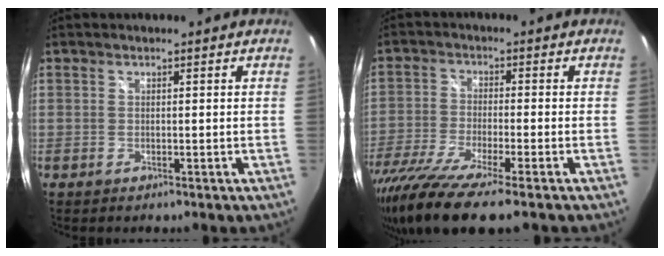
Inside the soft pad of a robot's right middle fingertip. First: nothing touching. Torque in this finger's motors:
{"motor_torque": [1.21, -0.93, 0.66, 0.21]}